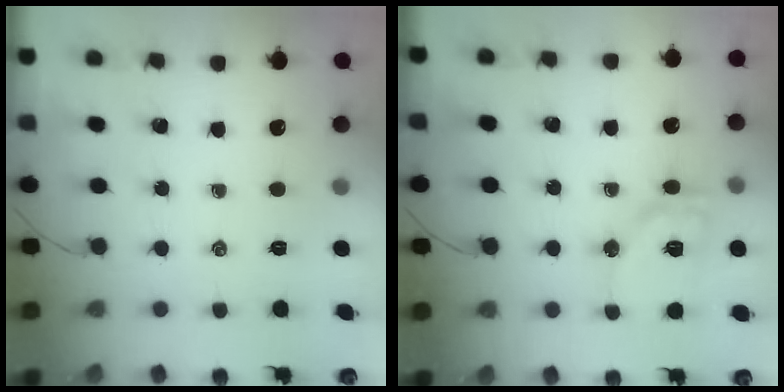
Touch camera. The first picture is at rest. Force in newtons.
{"total": 12.8, "press": 12.7, "slide": 2.0}